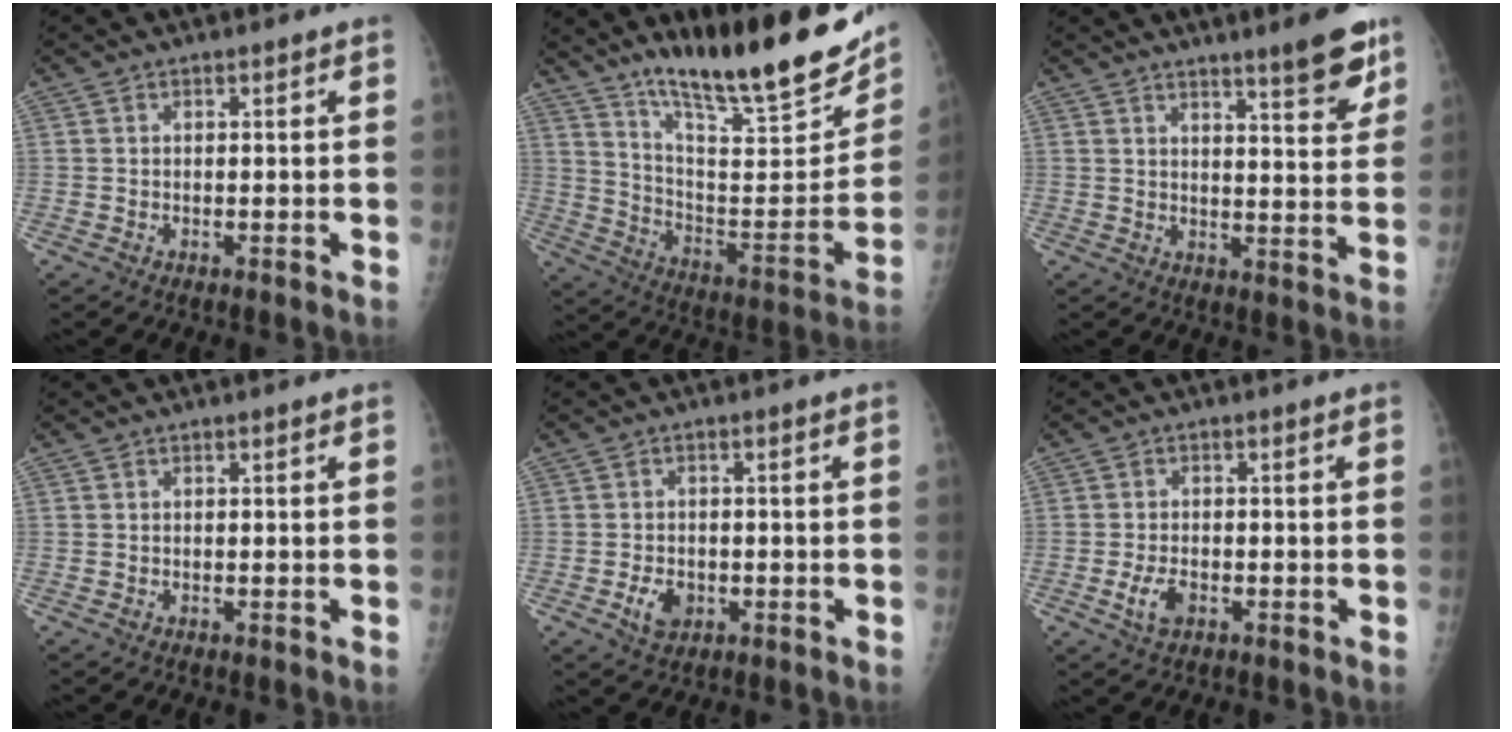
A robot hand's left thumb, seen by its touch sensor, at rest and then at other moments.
{"total": 25.3, "force": [17.9, 5.0, 17.1], "torque": [-0.235, -0.087, 0.293]}
{"total": 9.0, "force": [6.4, 1.2, 6.3], "torque": [-0.068, -0.043, 0.089]}
{"total": 0.0}
{"total": 4.2, "force": [-1.4, 3.0, 2.5], "torque": [-0.035, 0.002, -0.018]}
{"total": 3.8, "force": [-1.5, 2.2, 2.8], "torque": [-0.056, 0.003, -0.024]}